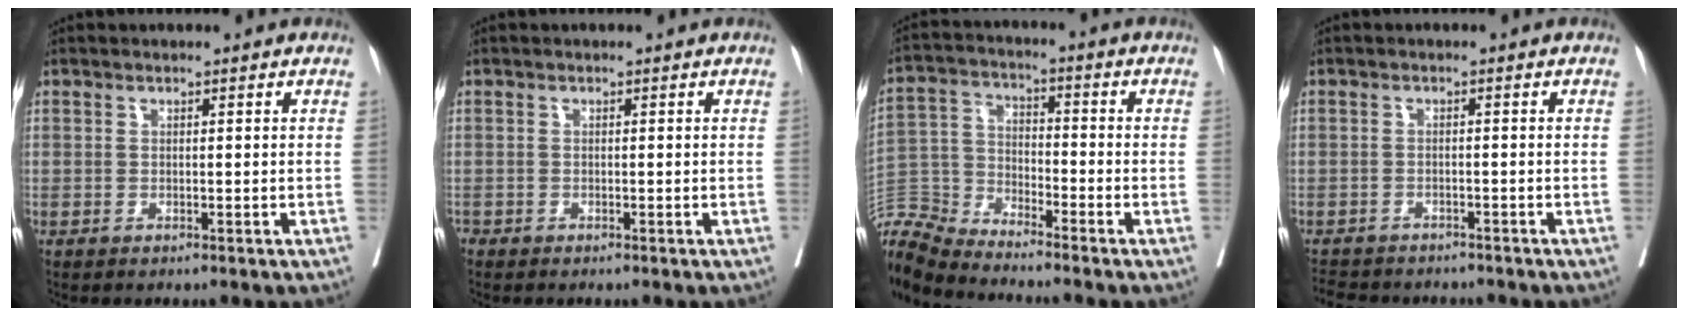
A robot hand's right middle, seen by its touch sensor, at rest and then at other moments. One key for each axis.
{"total": 0.5, "fx": -0.4, "fy": 0.3, "fz": 0.0, "tx": -0.008, "ty": -0.001, "tz": -0.011}
{"total": 9.2, "fx": -9.2, "fy": -0.4, "fz": 0.5, "tx": -0.020, "ty": 0.012, "tz": -0.185}
{"total": 8.0, "fx": -7.2, "fy": 2.6, "fz": 2.3, "tx": -0.048, "ty": -0.004, "tz": -0.098}